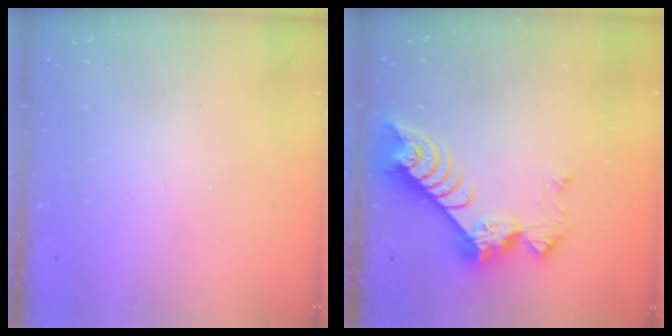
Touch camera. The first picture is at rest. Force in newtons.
{"total": 8.6, "press": 8.6, "slide": 0.8}